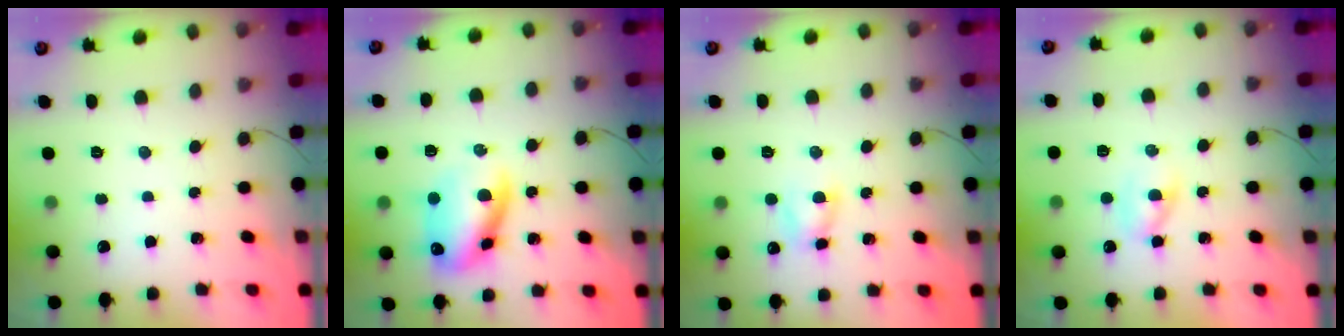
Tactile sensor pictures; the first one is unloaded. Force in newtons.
{"total": 13.1, "press": 12.8, "slide": 2.8}
{"total": 4.8, "press": 4.6, "slide": 1.3}
{"total": 2.6, "press": 2.4, "slide": 1.0}